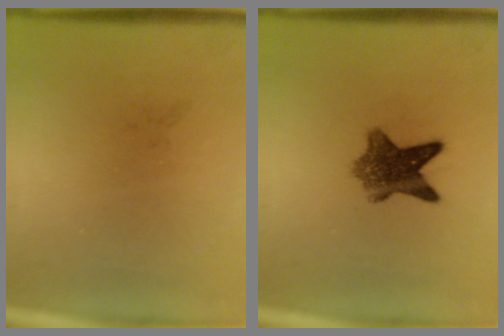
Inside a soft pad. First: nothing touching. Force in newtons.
{"total": 7.4}